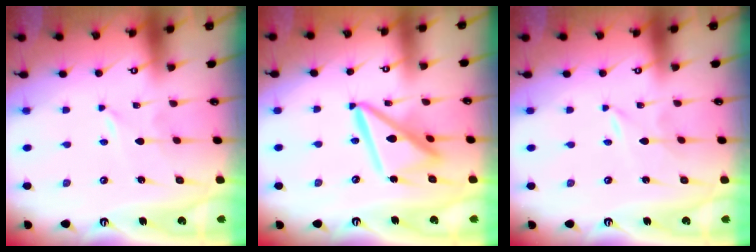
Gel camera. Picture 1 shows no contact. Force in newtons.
{"total": 14.6, "press": 14.6, "slide": 1.4}
{"total": 0.0}